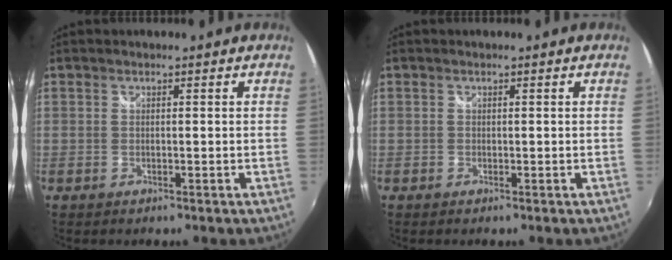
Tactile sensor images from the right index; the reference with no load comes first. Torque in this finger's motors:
{"motor_torque": [0.02, -0.02, 0.00, -0.01]}